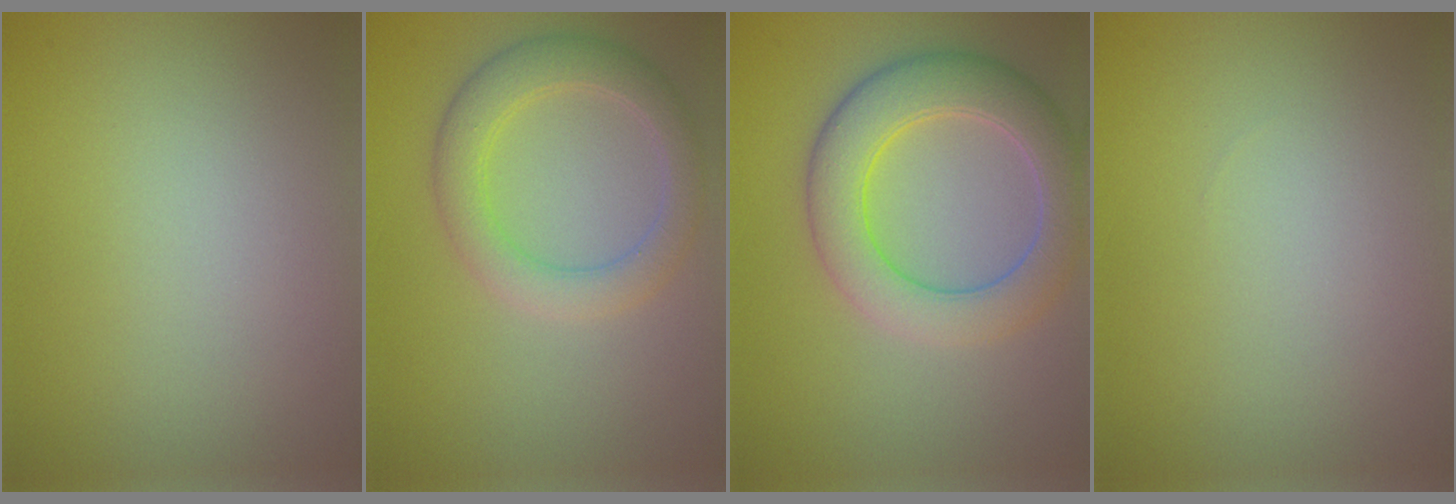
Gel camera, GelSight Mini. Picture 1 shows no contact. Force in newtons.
{"total": 4.1, "press": 4.0, "slide": 0.2}
{"total": 6.4, "press": 6.4, "slide": 0.5}
{"total": 0.0}